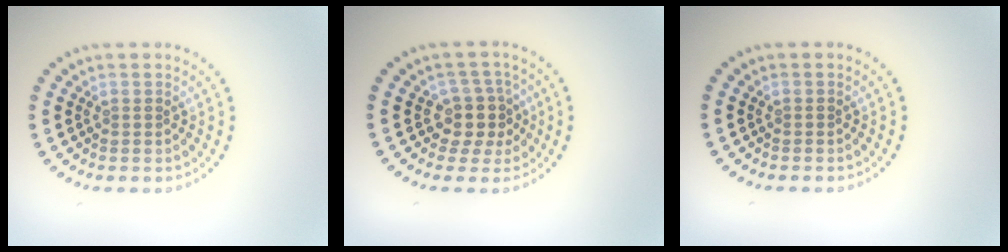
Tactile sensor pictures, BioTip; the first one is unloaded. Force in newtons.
{"total": 2.9, "press": 2.3, "slide": 1.7}
{"total": 0.0}